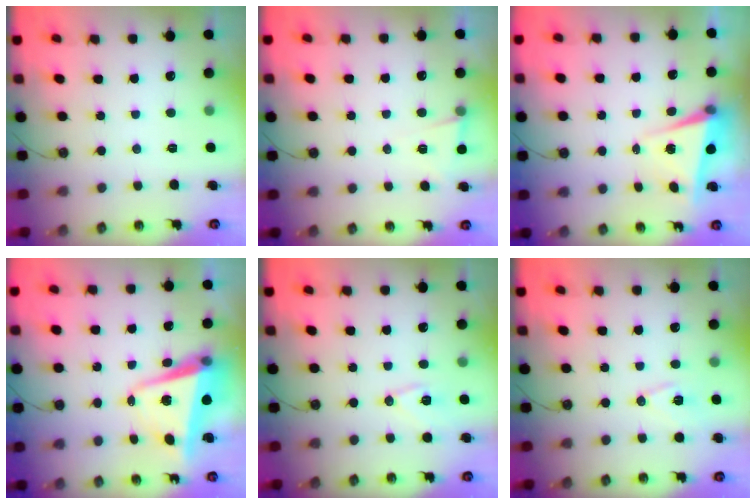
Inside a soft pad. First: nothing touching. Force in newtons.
{"total": 3.5, "press": 3.3, "slide": 1.1}
{"total": 5.4, "press": 5.3, "slide": 1.2}
{"total": 7.4, "press": 7.2, "slide": 1.3}
{"total": 9.3, "press": 9.1, "slide": 1.9}
{"total": 8.4, "press": 7.8, "slide": 3.0}